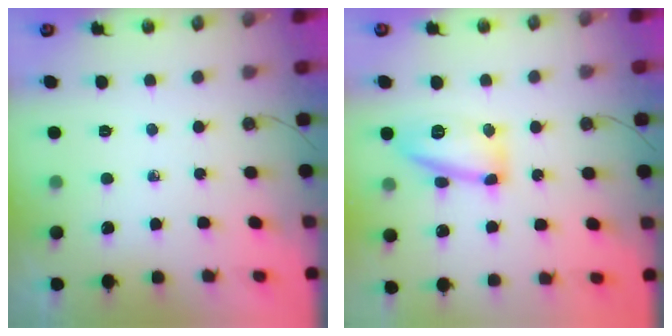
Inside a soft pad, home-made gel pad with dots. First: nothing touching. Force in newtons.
{"total": 13.2, "press": 13.1, "slide": 1.3}